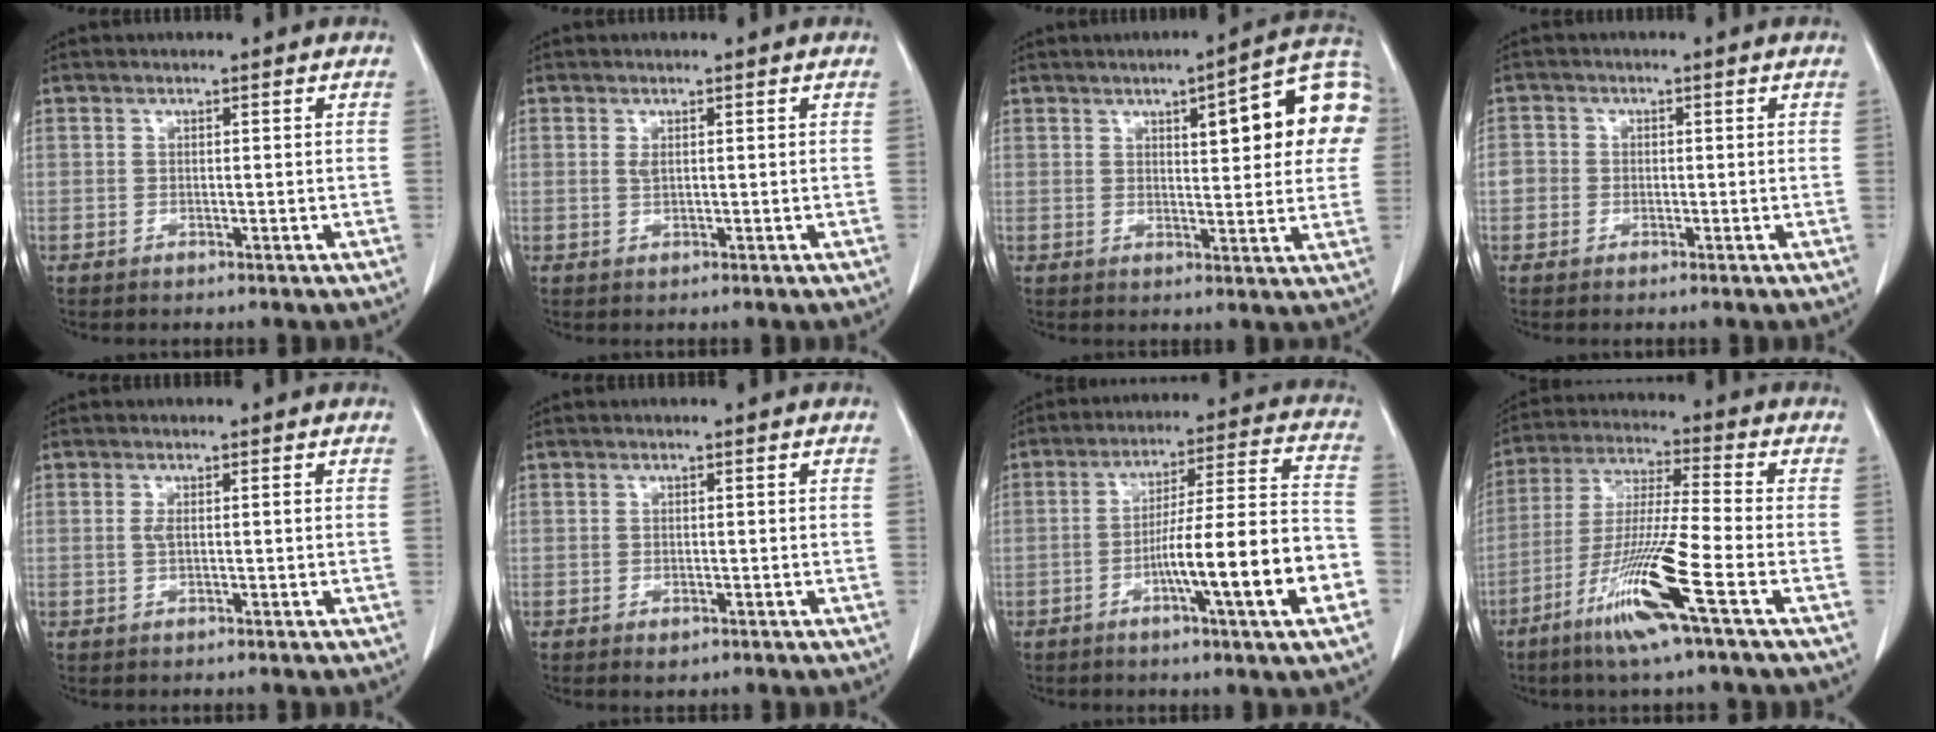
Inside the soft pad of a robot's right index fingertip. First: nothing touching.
{"total": 0.9, "force": [0.4, 0.3, 0.8], "torque": [-0.018, -0.003, 0.008]}
{"total": 14.1, "force": [4.1, 3.2, 13.1], "torque": [-0.160, 0.024, 0.043]}
{"total": 2.7, "force": [-0.3, 2.6, 0.6], "torque": [0.000, 0.012, -0.009]}
{"total": 1.3, "force": [0.1, 0.2, 1.3], "torque": [-0.027, 0.000, 0.002]}
{"total": 1.3, "force": [-0.8, 0.6, 0.8], "torque": [-0.010, -0.001, -0.005]}
{"total": 15.6, "force": [-5.3, 0.1, 14.6], "torque": [-0.229, 0.009, -0.081]}
{"total": 13.7, "force": [-6.5, -0.7, 12.0], "torque": [-0.243, -0.025, -0.126]}